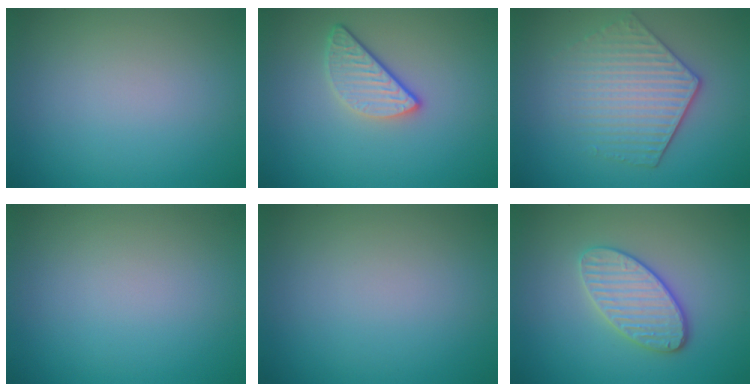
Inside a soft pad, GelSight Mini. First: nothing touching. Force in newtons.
{"total": 2.9, "press": 2.3, "slide": 1.7}
{"total": 4.6, "press": 3.8, "slide": 2.6}
{"total": 0.0}
{"total": 0.0}
{"total": 3.8, "press": 3.4, "slide": 1.7}